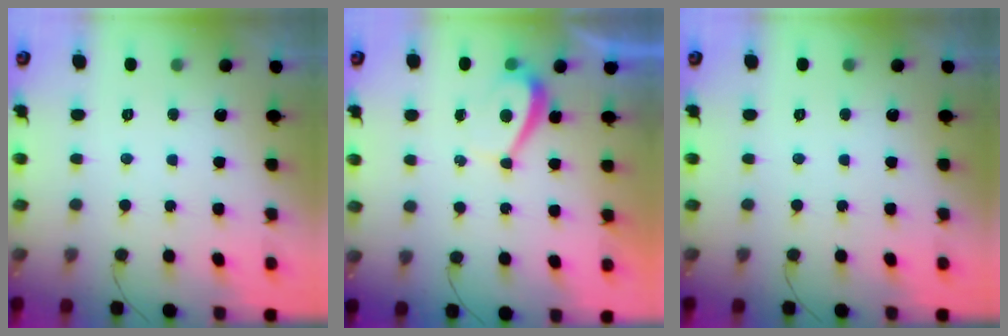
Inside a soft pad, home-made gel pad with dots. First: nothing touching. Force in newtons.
{"total": 2.7, "press": 2.7, "slide": 0.6}
{"total": 0.0}